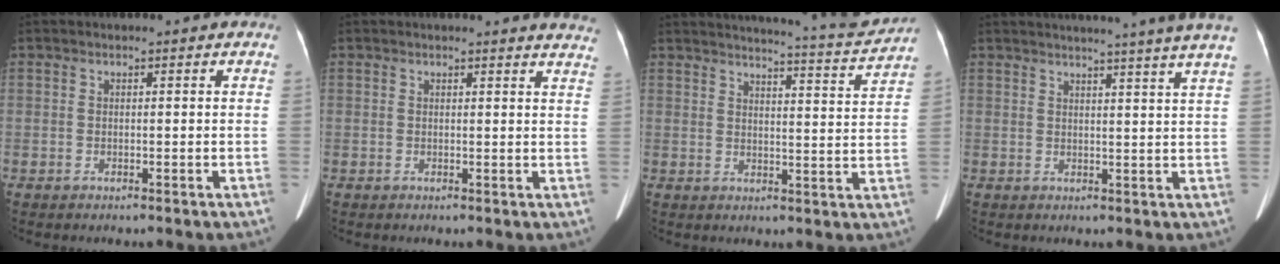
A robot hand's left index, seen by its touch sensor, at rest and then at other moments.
{"total": 8.2, "force": [8.0, 0.3, 1.6], "torque": [0.000, -0.039, 0.055]}
{"total": 12.4, "force": [12.0, -1.6, 2.7], "torque": [-0.046, -0.044, 0.149]}
{"total": 13.7, "force": [12.0, -2.0, 6.4], "torque": [-0.092, -0.034, 0.128]}